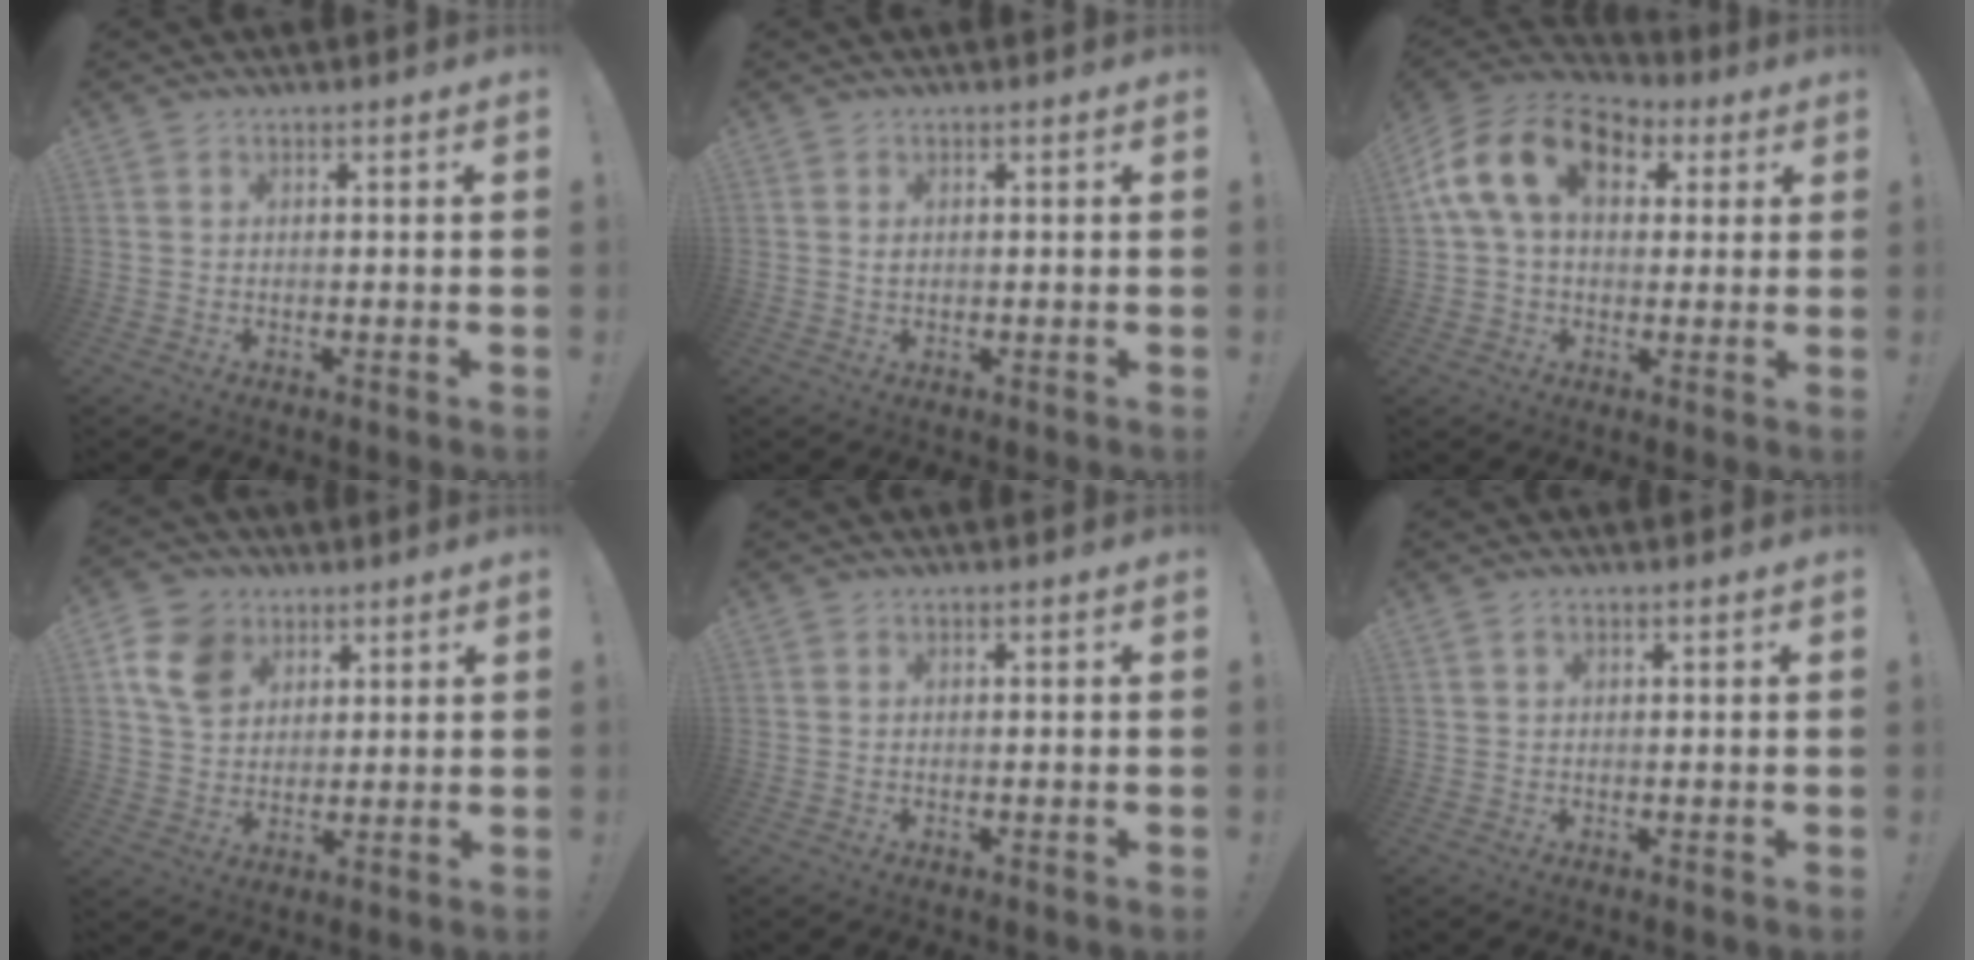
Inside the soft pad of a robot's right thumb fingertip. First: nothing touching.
{"total": 0.7, "force": [0.2, 0.5, 0.5], "torque": [-0.005, -0.001, 0.003]}
{"total": 17.4, "force": [5.4, 11.2, 12.1], "torque": [-0.216, 0.003, 0.097]}
{"total": 10.9, "force": [5.4, 8.2, 4.7], "torque": [-0.068, -0.021, 0.107]}
{"total": 0.0}
{"total": 1.1, "force": [0.5, 0.4, 0.9], "torque": [-0.022, 0.005, 0.009]}